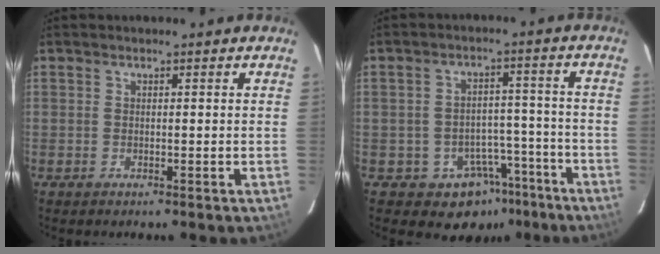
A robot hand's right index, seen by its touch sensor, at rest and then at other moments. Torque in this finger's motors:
{"motor_torque": [0.54, -0.55, 0.12, 0.00]}